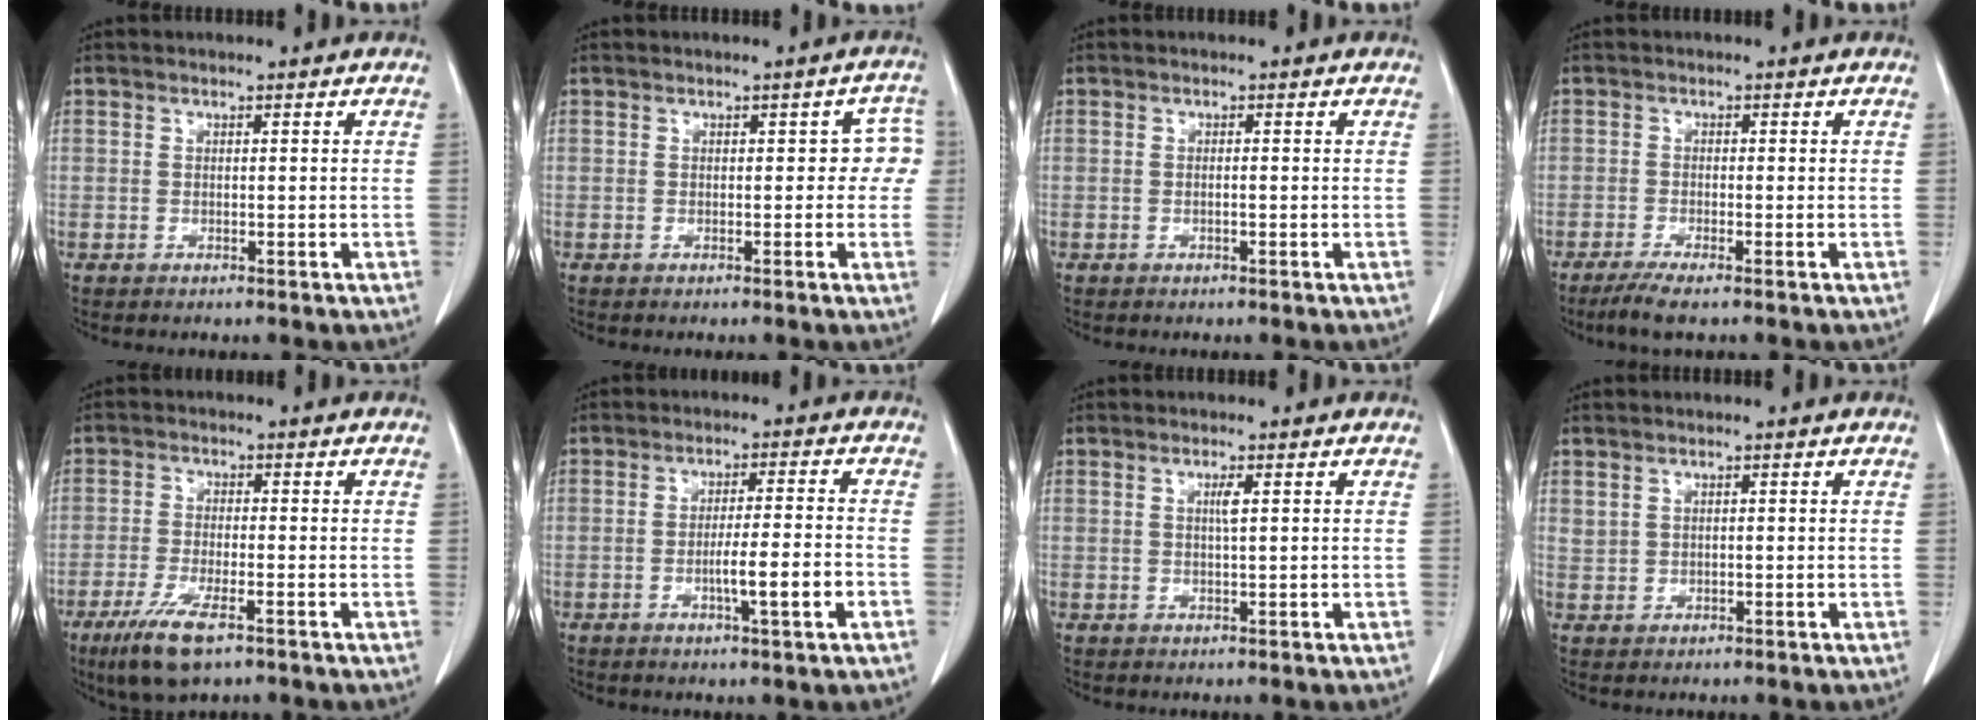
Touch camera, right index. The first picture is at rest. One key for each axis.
{"total": 3.3, "fx": 0.0, "fy": 2.1, "fz": 2.6, "tx": -0.007, "ty": 0.024, "tz": -0.005}
{"total": 0.6, "fx": -0.2, "fy": 0.0, "fz": 0.5, "tx": -0.012, "ty": 0.002, "tz": 0.000}
{"total": 3.3, "fx": -2.4, "fy": 0.1, "fz": 2.3, "tx": -0.046, "ty": -0.009, "tz": -0.048}
{"total": 7.4, "fx": -4.5, "fy": 1.5, "fz": 5.7, "tx": -0.115, "ty": -0.018, "tz": -0.077}
{"total": 6.3, "fx": -2.3, "fy": -0.2, "fz": 5.9, "tx": -0.095, "ty": -0.004, "tz": -0.033}
{"total": 1.4, "fx": 0.4, "fy": -0.1, "fz": 1.3, "tx": -0.026, "ty": 0.000, "tz": 0.006}
{"total": 0.9, "fx": 0.6, "fy": 0.6, "fz": 0.5, "tx": -0.013, "ty": 0.007, "tz": 0.019}